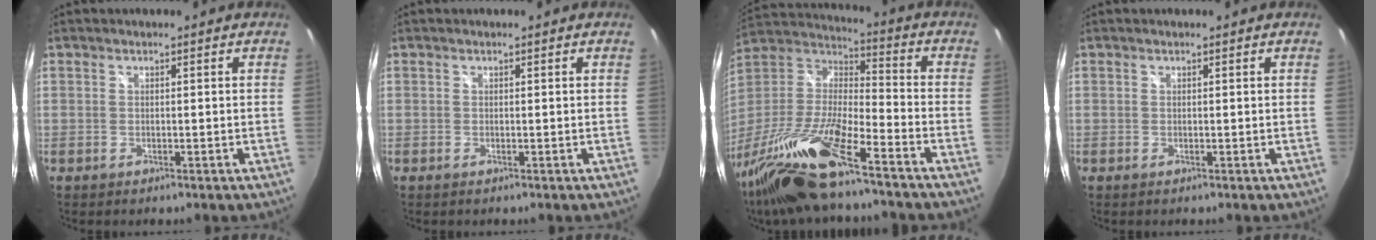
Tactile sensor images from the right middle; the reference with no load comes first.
{"total": 0.0}
{"total": 21.2, "force": [-14.8, 4.3, 14.7], "torque": [-0.288, -0.029, -0.280]}
{"total": 0.0}